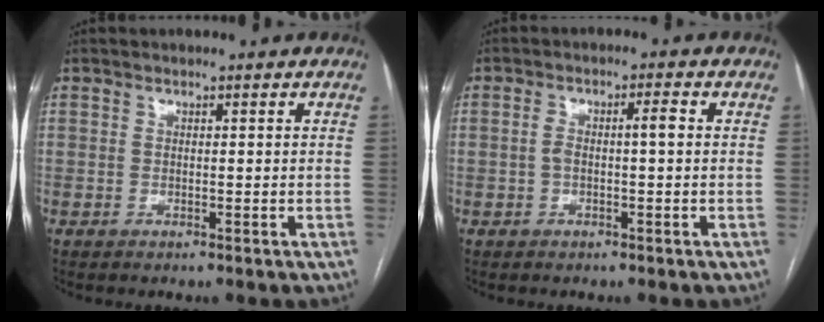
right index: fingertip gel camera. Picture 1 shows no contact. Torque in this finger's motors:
{"motor_torque": [0.22, -0.08, 0.13, 0.03]}